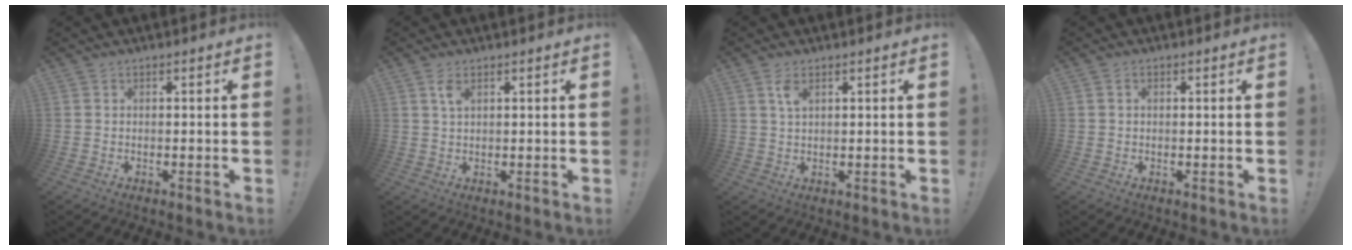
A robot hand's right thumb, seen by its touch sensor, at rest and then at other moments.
{"total": 2.8, "force": [1.2, 1.2, 2.2], "torque": [-0.040, -0.001, 0.020]}
{"total": 3.2, "force": [1.4, 1.4, 2.5], "torque": [-0.046, -0.002, 0.023]}
{"total": 0.7, "force": [0.2, 0.4, 0.5], "torque": [-0.009, 0.002, 0.003]}